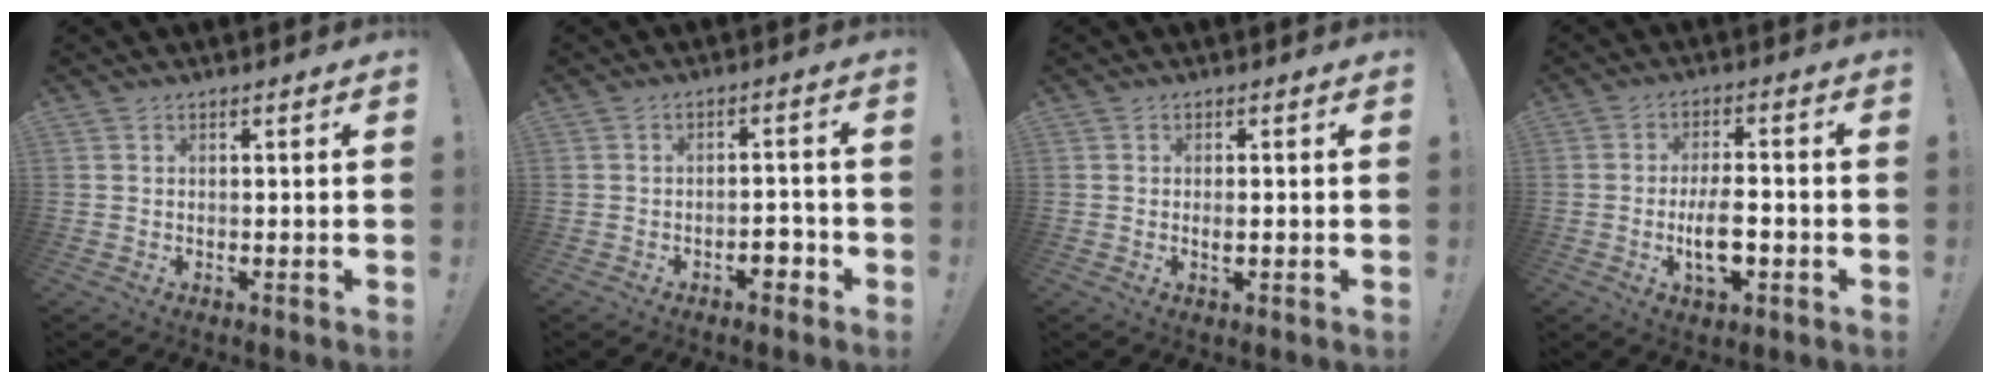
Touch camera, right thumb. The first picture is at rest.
{"total": 4.8, "force": [-2.9, 2.3, 3.0], "torque": [-0.034, 0.013, -0.051]}
{"total": 1.4, "force": [-0.3, 0.3, 1.3], "torque": [-0.020, -0.002, -0.006]}
{"total": 9.3, "force": [-2.2, 4.0, 8.1], "torque": [-0.136, 0.004, -0.038]}